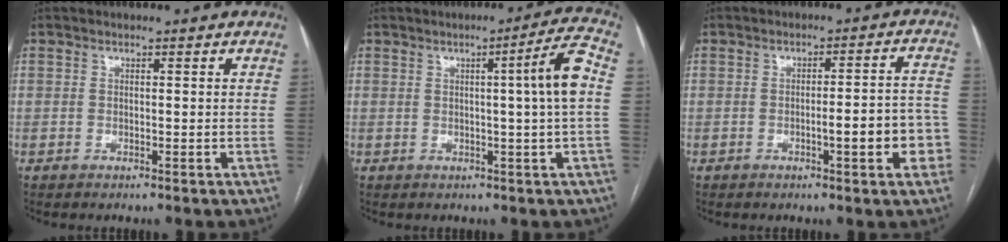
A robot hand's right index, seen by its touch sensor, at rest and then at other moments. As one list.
[{"total": 6.7, "force": [0.4, -1.4, 6.6], "torque": [-0.091, 0.002, 0.008]}, {"total": 7.5, "force": [-2.6, 1.2, 6.9], "torque": [-0.080, 0.020, -0.032]}]